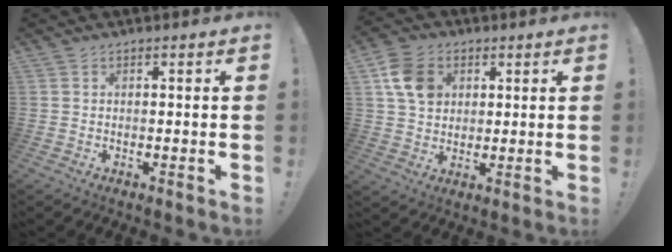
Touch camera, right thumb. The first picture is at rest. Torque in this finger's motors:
{"motor_torque": [0.12, 0.24, 0.45, 0.60, 0.05]}